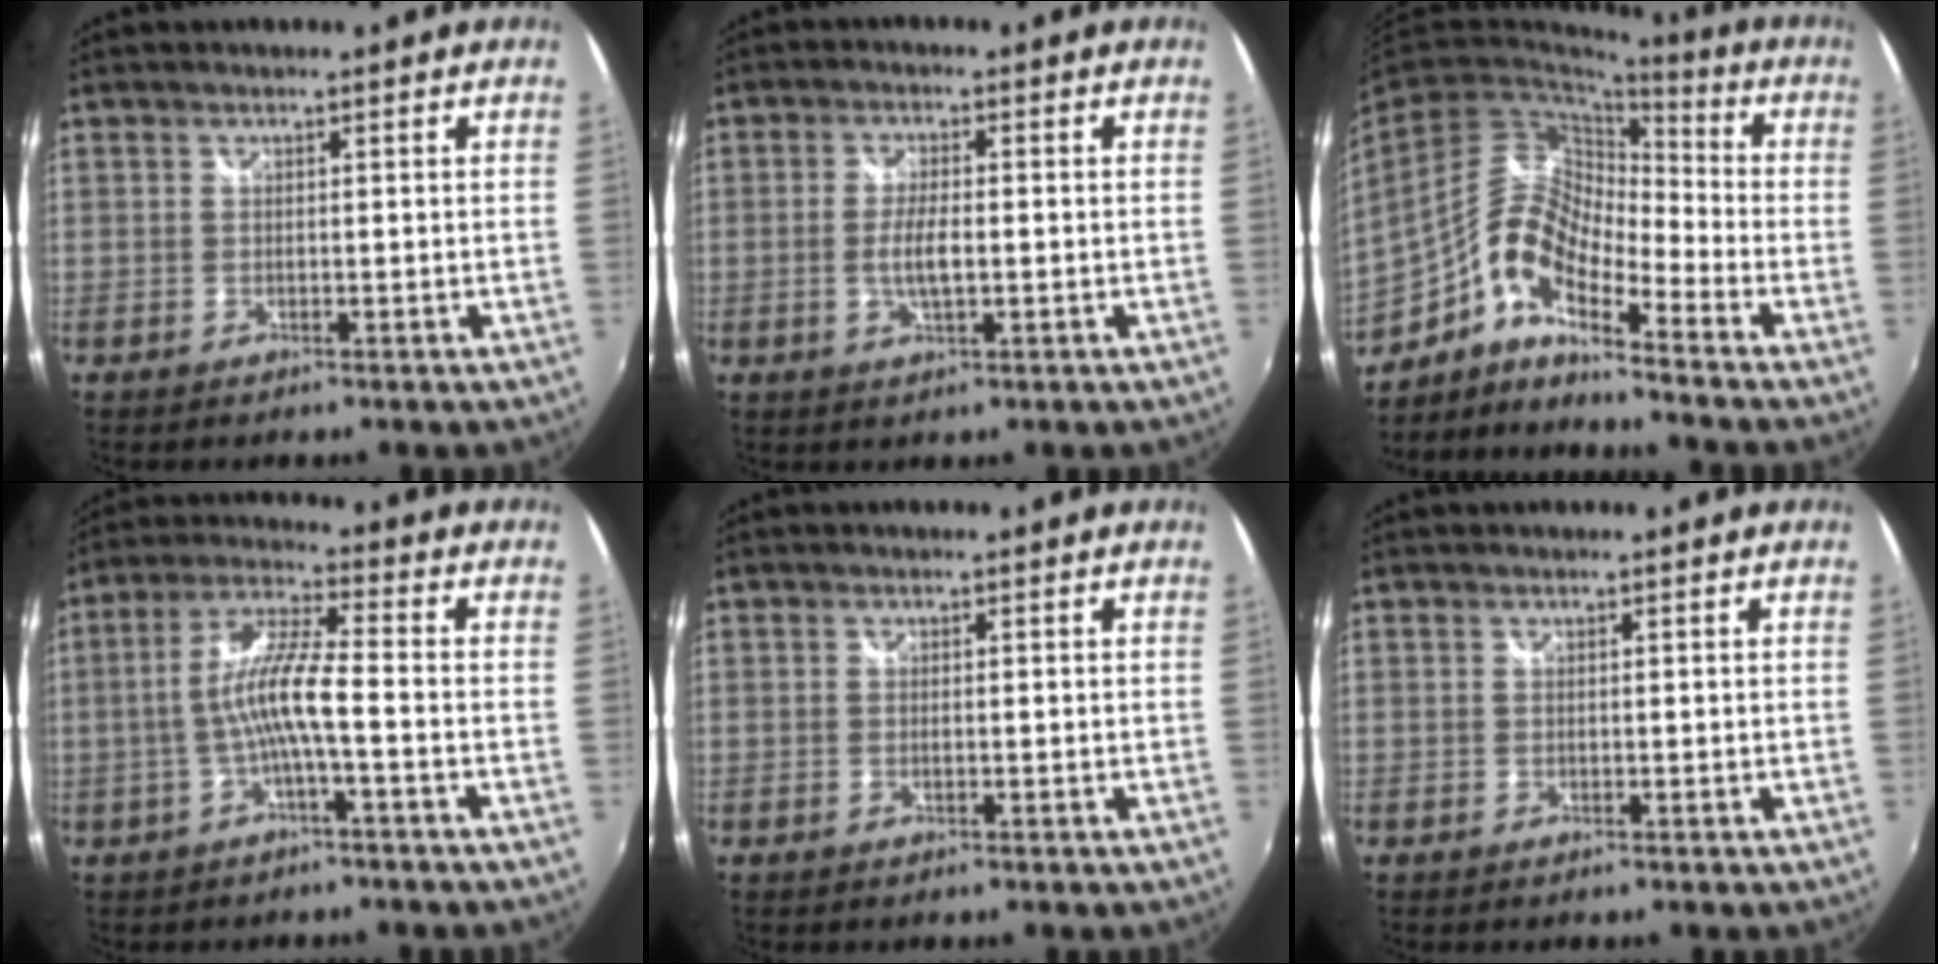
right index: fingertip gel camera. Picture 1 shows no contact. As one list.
[{"total": 4.6, "force": [-0.9, 1.2, 4.4], "torque": [-0.086, -0.003, -0.016]}, {"total": 11.3, "force": [-6.5, 4.0, 8.4], "torque": [-0.150, 0.008, -0.130]}, {"total": 8.4, "force": [-2.3, 0.5, 8.0], "torque": [-0.174, 0.010, -0.040]}, {"total": 0.8, "force": [-0.2, 0.1, 0.7], "torque": [-0.014, 0.000, -0.006]}, {"total": 0.0}]